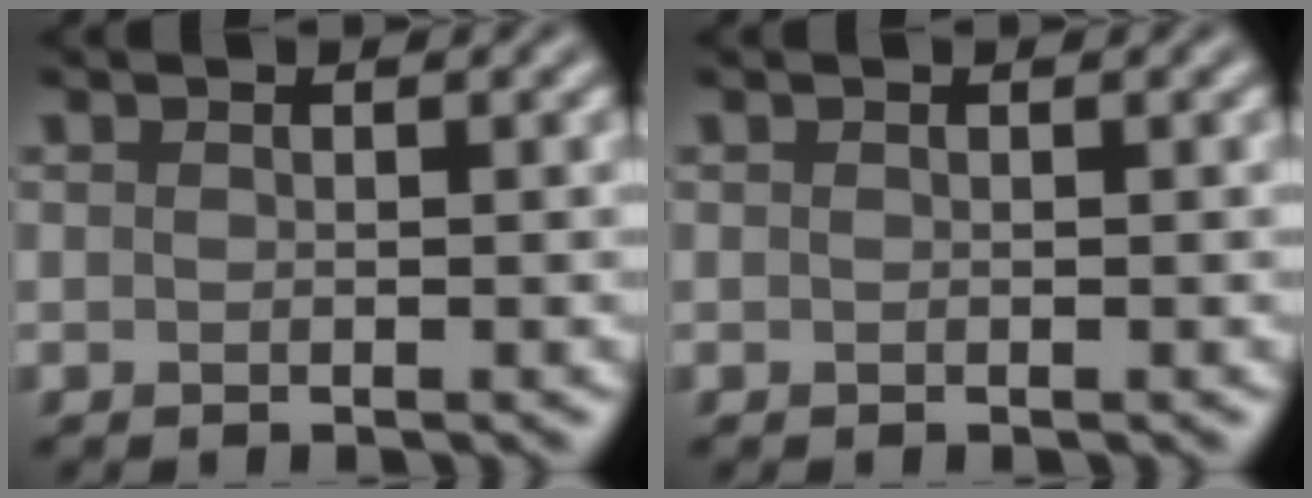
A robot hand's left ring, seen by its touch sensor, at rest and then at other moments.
{"total": 0.0}